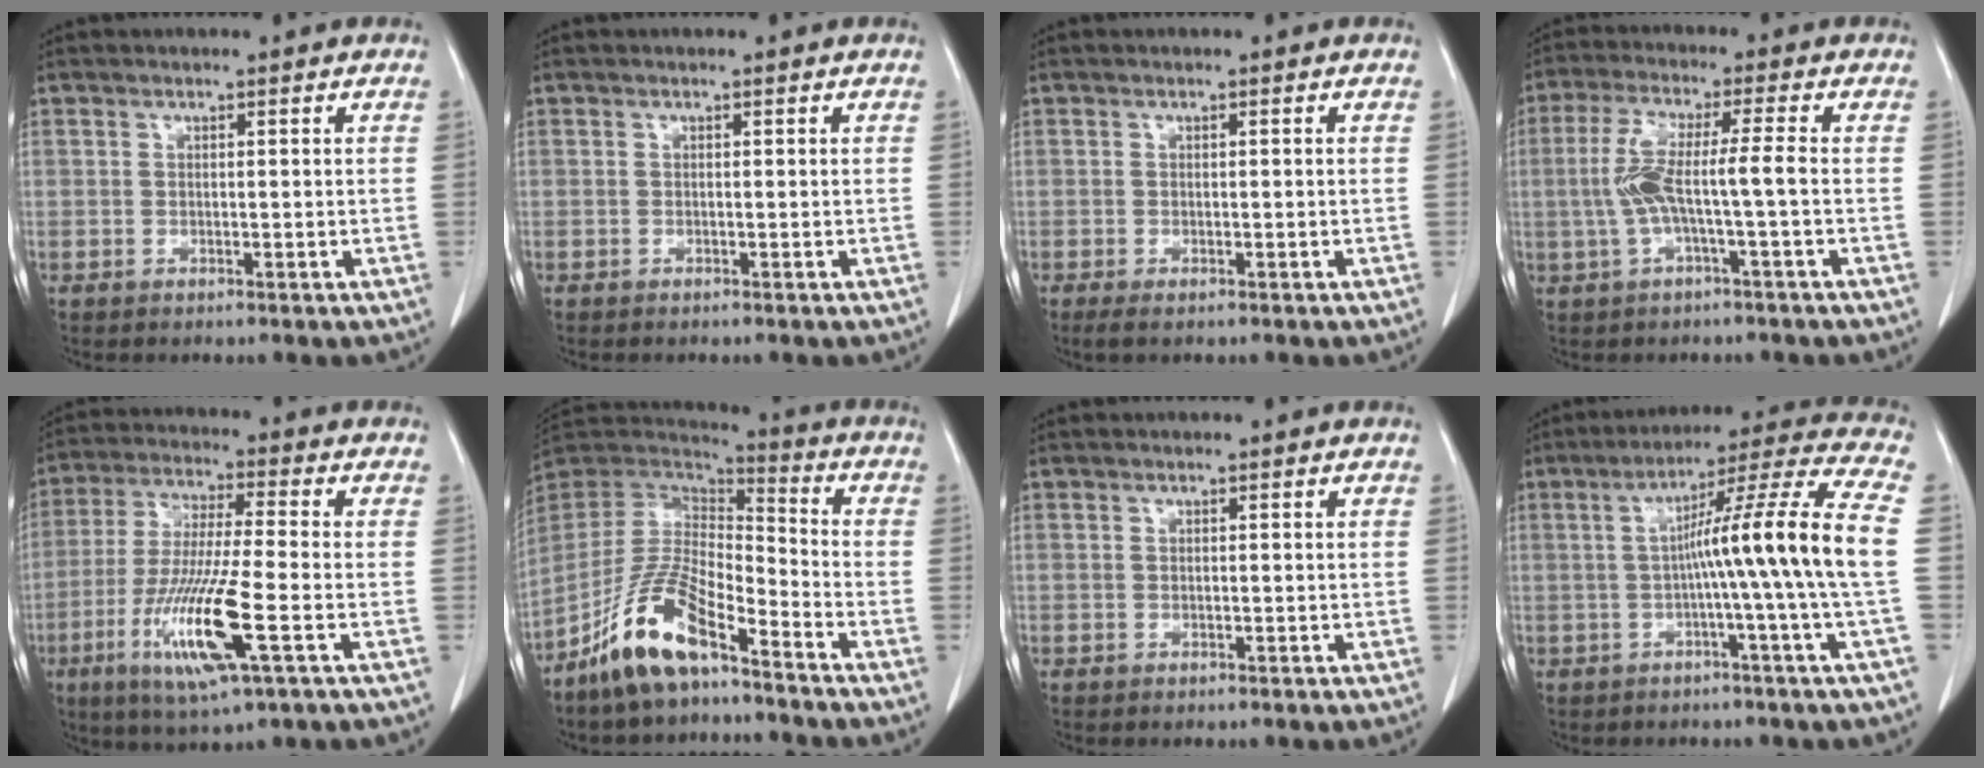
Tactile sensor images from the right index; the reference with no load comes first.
{"total": 0.0}
{"total": 1.7, "force": [-1.0, 0.3, 1.3], "torque": [-0.021, -0.004, -0.016]}
{"total": 7.0, "force": [-0.9, -0.1, 7.0], "torque": [-0.144, 0.017, -0.013]}
{"total": 13.3, "force": [-4.6, 0.6, 12.5], "torque": [-0.252, -0.025, -0.082]}
{"total": 13.3, "force": [-8.9, 3.6, 9.2], "torque": [-0.196, 0.005, -0.171]}
{"total": 0.0}
{"total": 14.3, "force": [-1.0, -2.7, 14.0], "torque": [-0.207, 0.013, -0.022]}